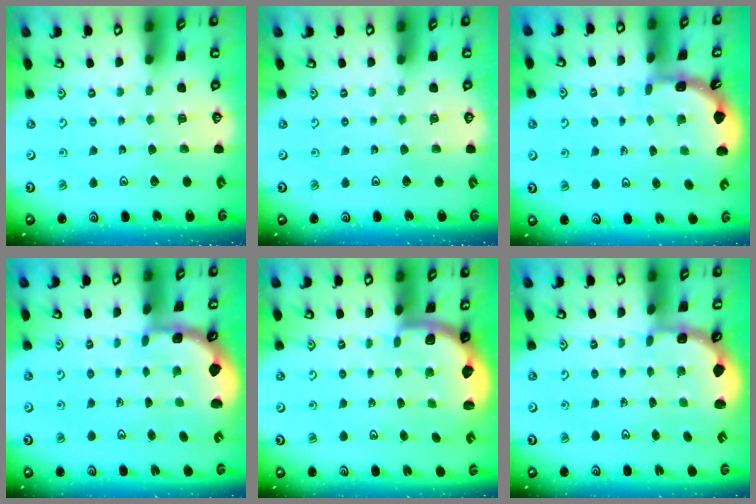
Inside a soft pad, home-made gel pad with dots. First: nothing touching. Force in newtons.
{"total": 0.0}
{"total": 1.8, "press": 1.8, "slide": 0.1}
{"total": 1.8, "press": 1.7, "slide": 0.5}
{"total": 1.9, "press": 1.8, "slide": 0.5}
{"total": 2.6, "press": 2.0, "slide": 1.7}